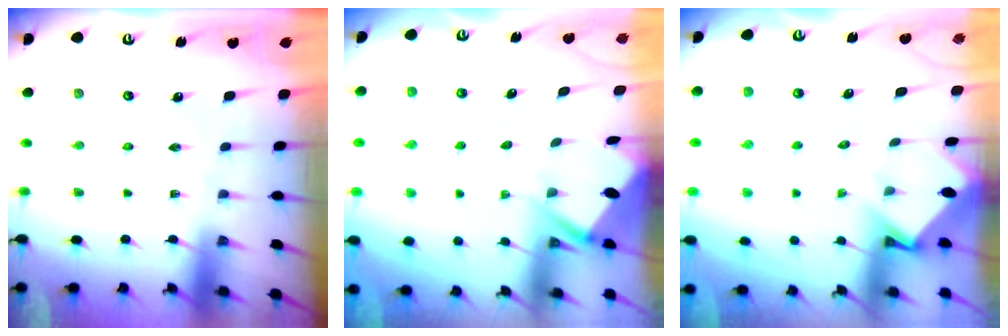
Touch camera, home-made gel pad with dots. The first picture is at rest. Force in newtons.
{"total": 3.4, "press": 3.4, "slide": 0.4}
{"total": 3.8, "press": 3.8, "slide": 0.2}